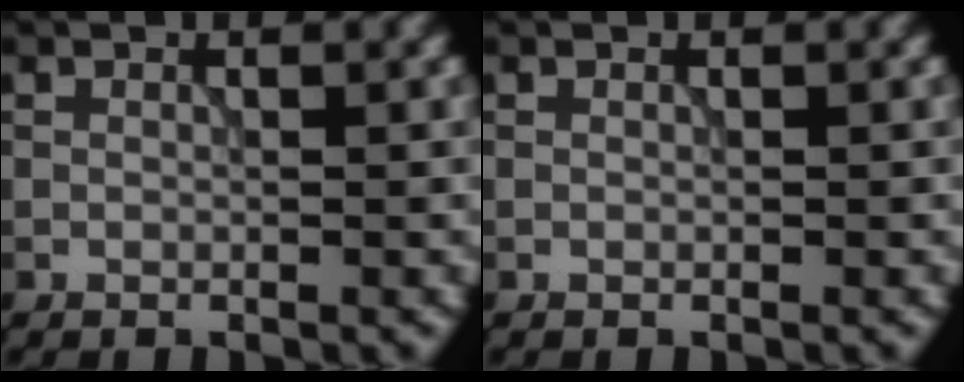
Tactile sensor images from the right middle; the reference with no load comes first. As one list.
[{"total": 0.0}]